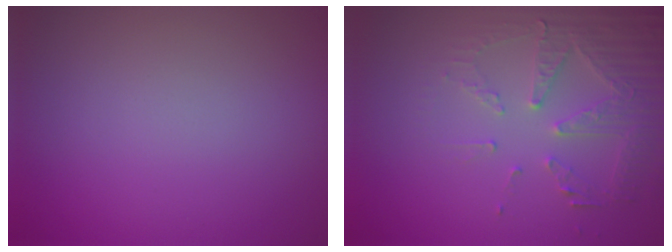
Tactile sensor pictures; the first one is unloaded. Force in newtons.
{"total": 5.2, "press": 3.6, "slide": 3.8}